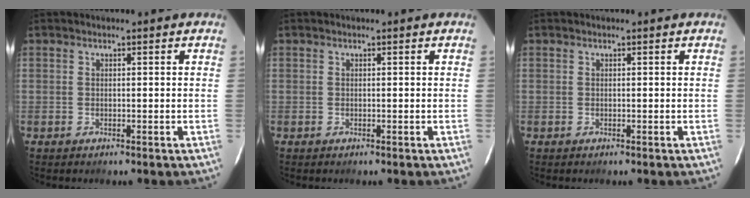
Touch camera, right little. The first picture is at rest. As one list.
[{"total": 0.0}, {"total": 0.0}]